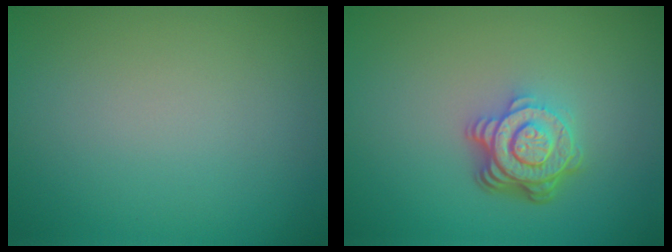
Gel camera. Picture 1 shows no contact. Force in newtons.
{"total": 4.9, "press": 3.4, "slide": 3.5}